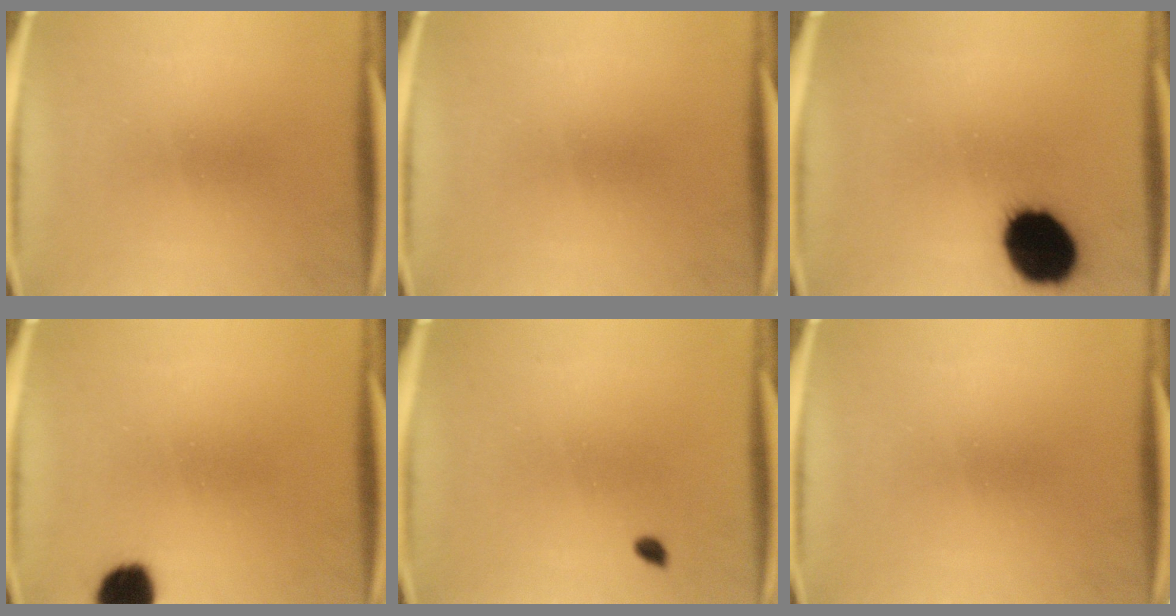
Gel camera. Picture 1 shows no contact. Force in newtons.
{"total": 0.0}
{"total": 18.3}
{"total": 7.2}
{"total": 0.9}
{"total": 0.0}